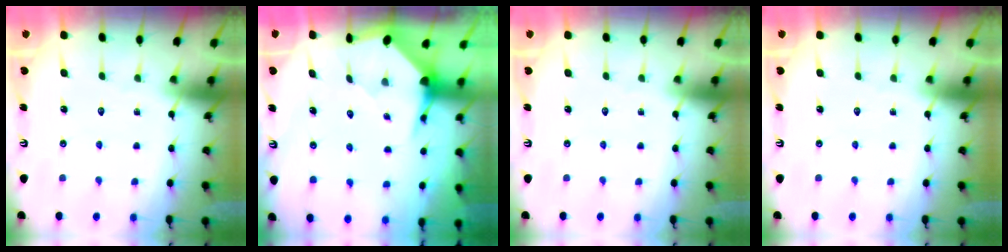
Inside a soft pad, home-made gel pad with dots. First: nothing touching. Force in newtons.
{"total": 3.5, "press": 3.5, "slide": 0.4}
{"total": 0.0}
{"total": 0.0}